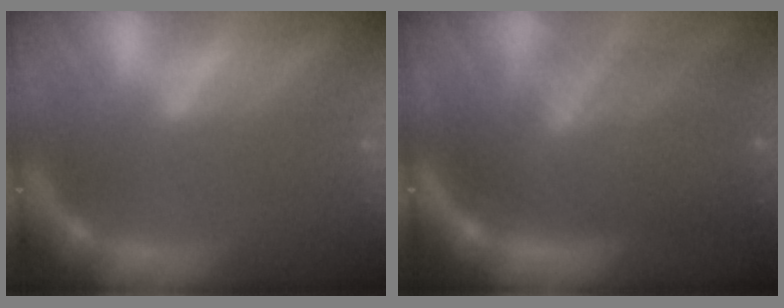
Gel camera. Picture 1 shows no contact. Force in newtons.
{"total": 9.5}